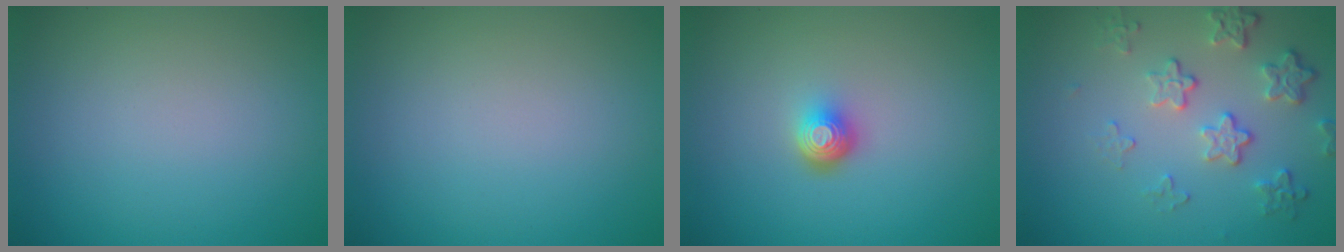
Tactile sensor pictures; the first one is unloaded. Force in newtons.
{"total": 0.0}
{"total": 2.3, "press": 1.5, "slide": 1.8}
{"total": 4.2, "press": 3.1, "slide": 2.8}